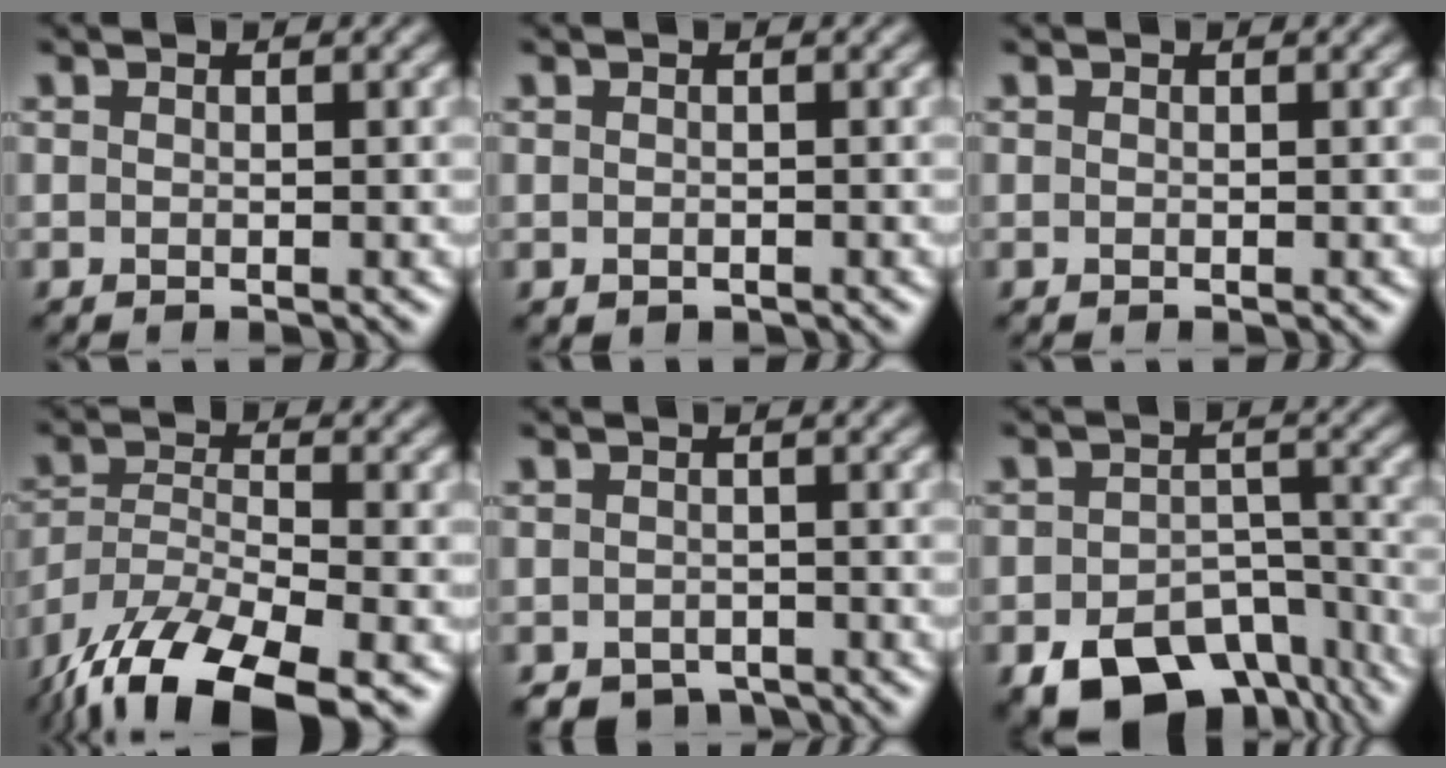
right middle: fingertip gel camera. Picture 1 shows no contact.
{"total": 0.0}
{"total": 0.0}
{"total": 12.9, "force": [-9.5, 3.7, 7.8], "torque": [-0.169, -0.018, -0.175]}
{"total": 1.9, "force": [-1.5, 1.1, 0.2], "torque": [-0.002, -0.008, -0.025]}
{"total": 10.3, "force": [-6.5, 5.9, 5.5], "torque": [-0.087, -0.026, -0.092]}